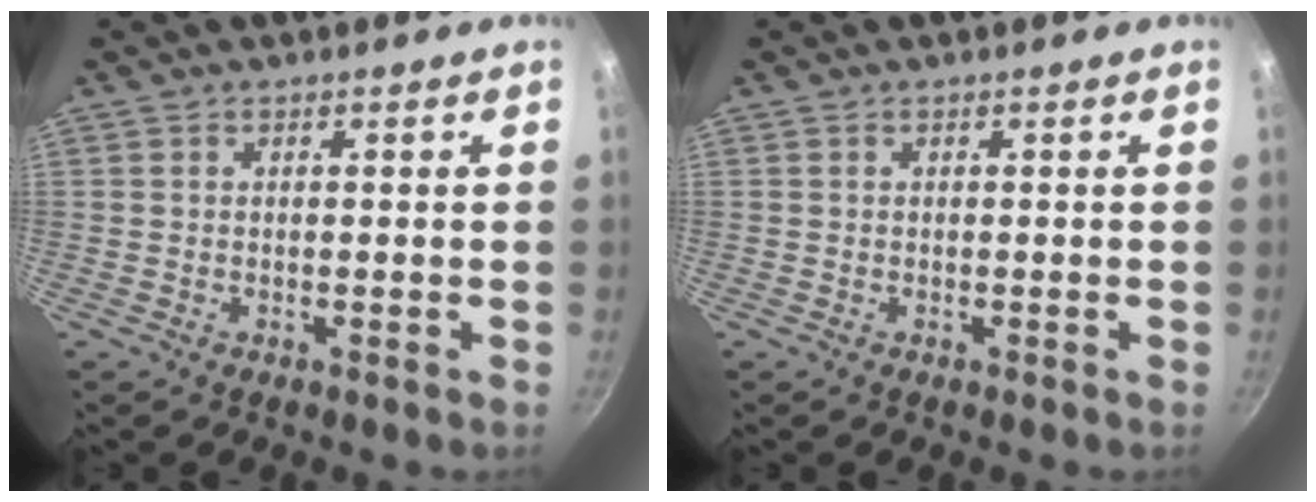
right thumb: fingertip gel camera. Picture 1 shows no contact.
{"total": 0.0}